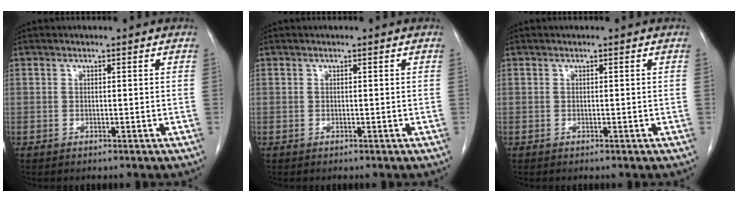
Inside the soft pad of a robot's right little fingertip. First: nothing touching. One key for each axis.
{"total": 0.0}
{"total": 0.0}